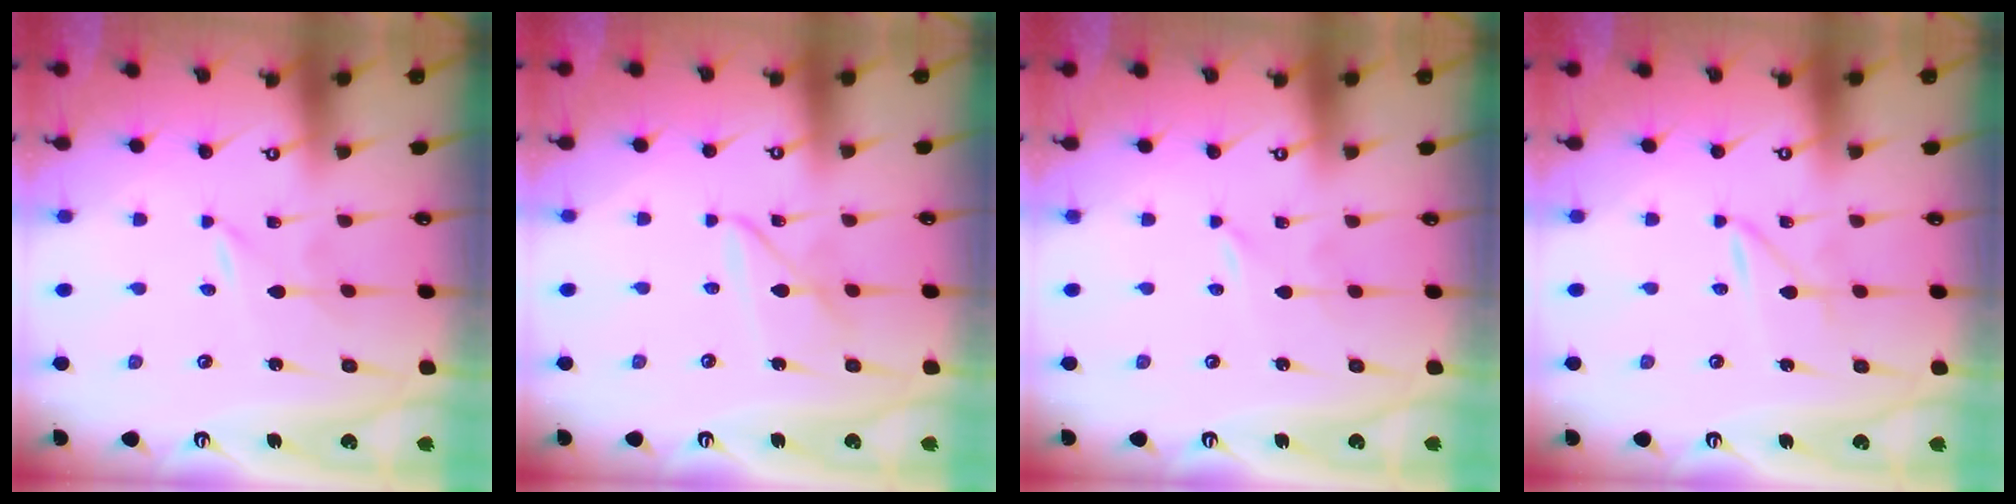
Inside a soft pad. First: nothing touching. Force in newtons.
{"total": 7.3, "press": 7.3, "slide": 0.5}
{"total": 0.0}
{"total": 1.6, "press": 1.5, "slide": 0.2}